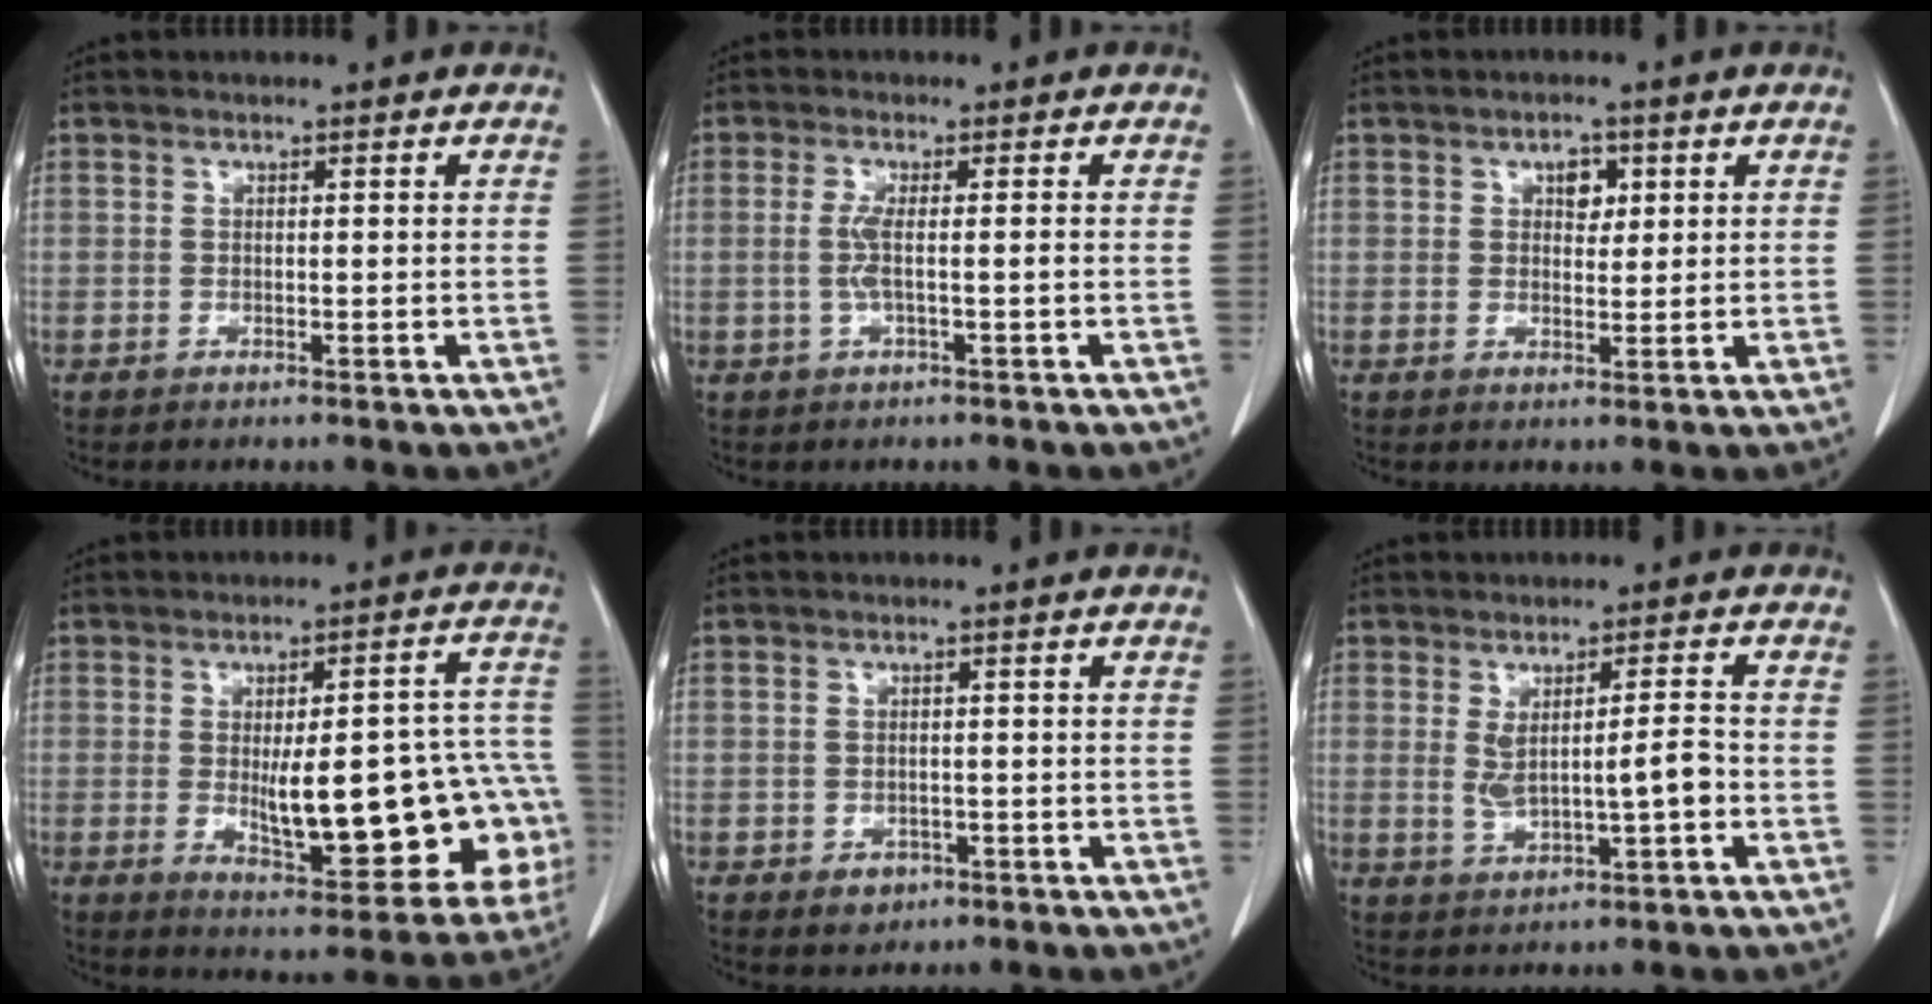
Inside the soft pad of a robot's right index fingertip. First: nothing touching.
{"total": 2.8, "force": [-0.5, 0.0, 2.7], "torque": [-0.061, -0.001, -0.009]}
{"total": 2.8, "force": [1.1, 1.8, 1.8], "torque": [-0.024, 0.004, 0.016]}
{"total": 21.2, "force": [-3.3, 6.4, 20.0], "torque": [-0.180, 0.030, -0.015]}
{"total": 2.5, "force": [-1.3, 1.9, 0.8], "torque": [-0.007, 0.005, -0.010]}
{"total": 5.4, "force": [-0.3, 1.1, 5.3], "torque": [-0.094, 0.005, 0.005]}